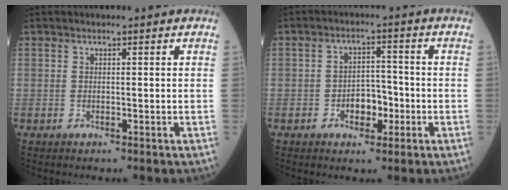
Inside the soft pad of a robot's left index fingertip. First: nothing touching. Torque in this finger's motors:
{"motor_torque": [0.53, 0.21, 0.02, 0.01]}